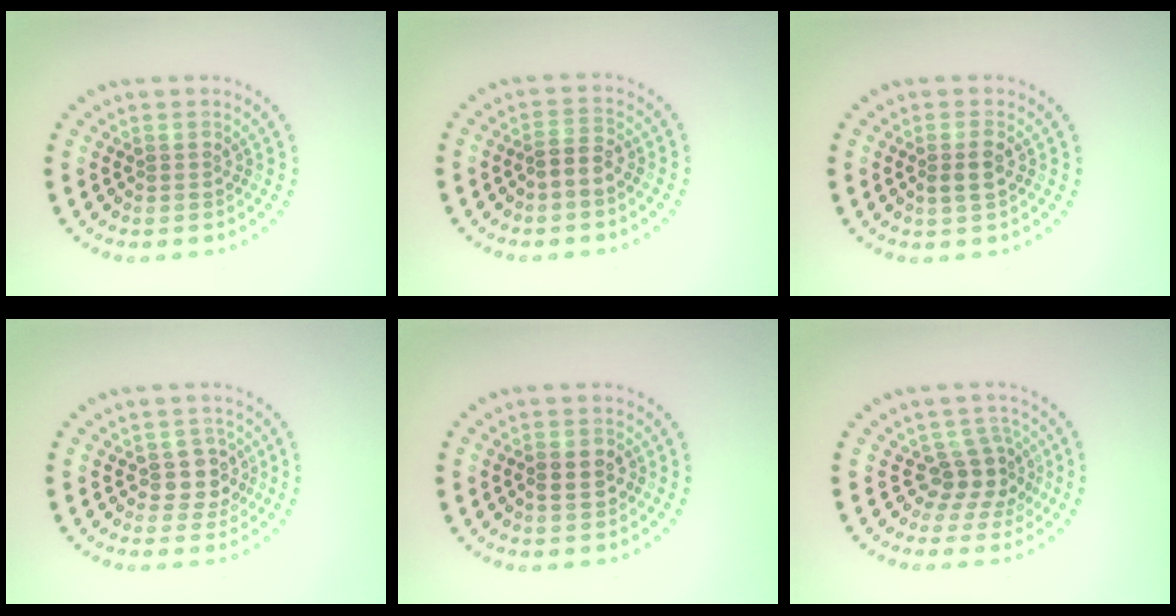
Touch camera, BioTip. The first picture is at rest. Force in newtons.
{"total": 1.7, "press": 1.4, "slide": 0.9}
{"total": 1.7, "press": 1.6, "slide": 0.6}
{"total": 2.4, "press": 2.0, "slide": 1.3}
{"total": 1.6, "press": 1.6, "slide": 0.2}
{"total": 2.9, "press": 2.0, "slide": 2.1}